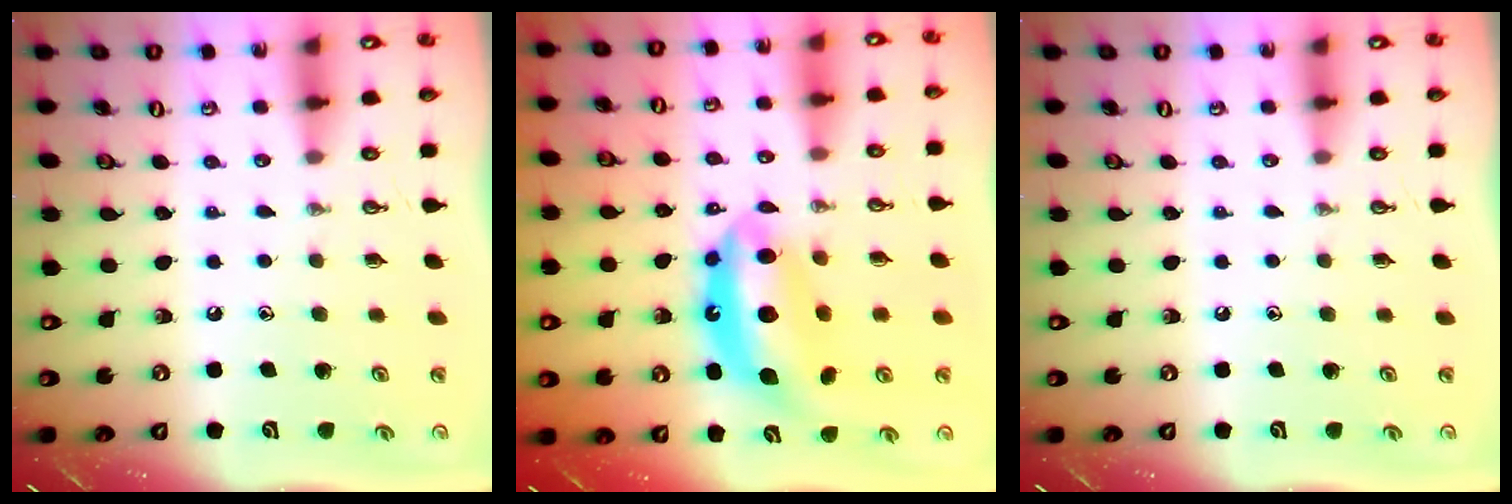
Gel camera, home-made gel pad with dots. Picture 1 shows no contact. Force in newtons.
{"total": 13.7, "press": 13.6, "slide": 1.8}
{"total": 0.0}